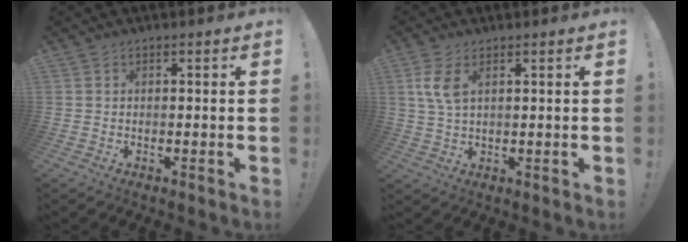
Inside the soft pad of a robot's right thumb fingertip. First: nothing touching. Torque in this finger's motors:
{"motor_torque": [0.22, 0.22, 0.62, -0.65, 0.12]}